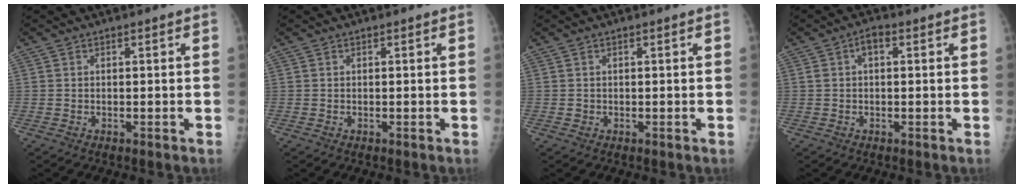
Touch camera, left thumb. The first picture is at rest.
{"total": 0.0}
{"total": 0.7, "force": [0.0, 0.7, 0.1], "torque": [0.006, 0.002, 0.002]}
{"total": 3.1, "force": [0.6, 1.9, 2.5], "torque": [-0.041, 0.012, 0.006]}